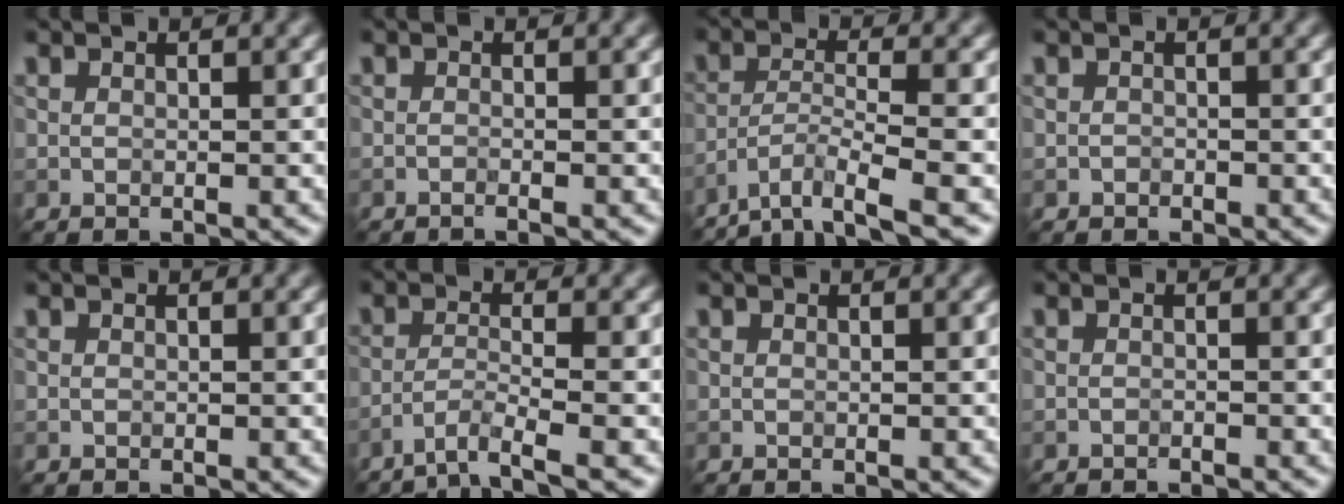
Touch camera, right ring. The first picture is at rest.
{"total": 0.7, "force": [-0.5, 0.0, 0.5], "torque": [-0.009, -0.003, -0.012]}
{"total": 5.5, "force": [-4.2, 0.9, 3.5], "torque": [-0.055, -0.002, -0.087]}
{"total": 0.5, "force": [-0.3, 0.4, 0.0], "torque": [0.002, 0.000, -0.006]}
{"total": 0.0}
{"total": 2.9, "force": [-2.1, 0.2, 2.0], "torque": [-0.035, 0.003, -0.054]}
{"total": 0.0}
{"total": 0.6, "force": [-0.5, 0.0, 0.1], "torque": [-0.002, 0.000, -0.011]}